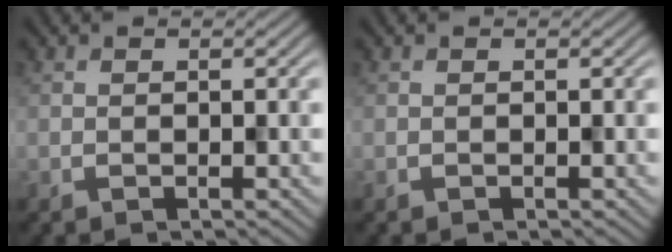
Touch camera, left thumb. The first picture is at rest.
{"total": 0.0}